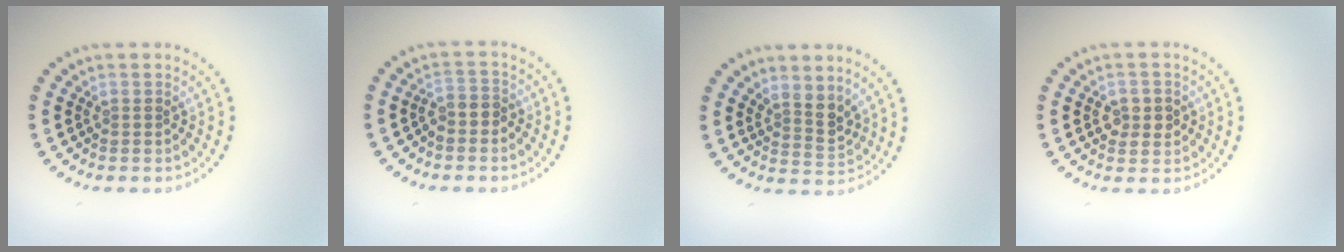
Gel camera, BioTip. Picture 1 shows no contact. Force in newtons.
{"total": 1.3, "press": 1.0, "slide": 0.8}
{"total": 2.4, "press": 1.9, "slide": 1.5}
{"total": 2.2, "press": 2.2, "slide": 0.4}